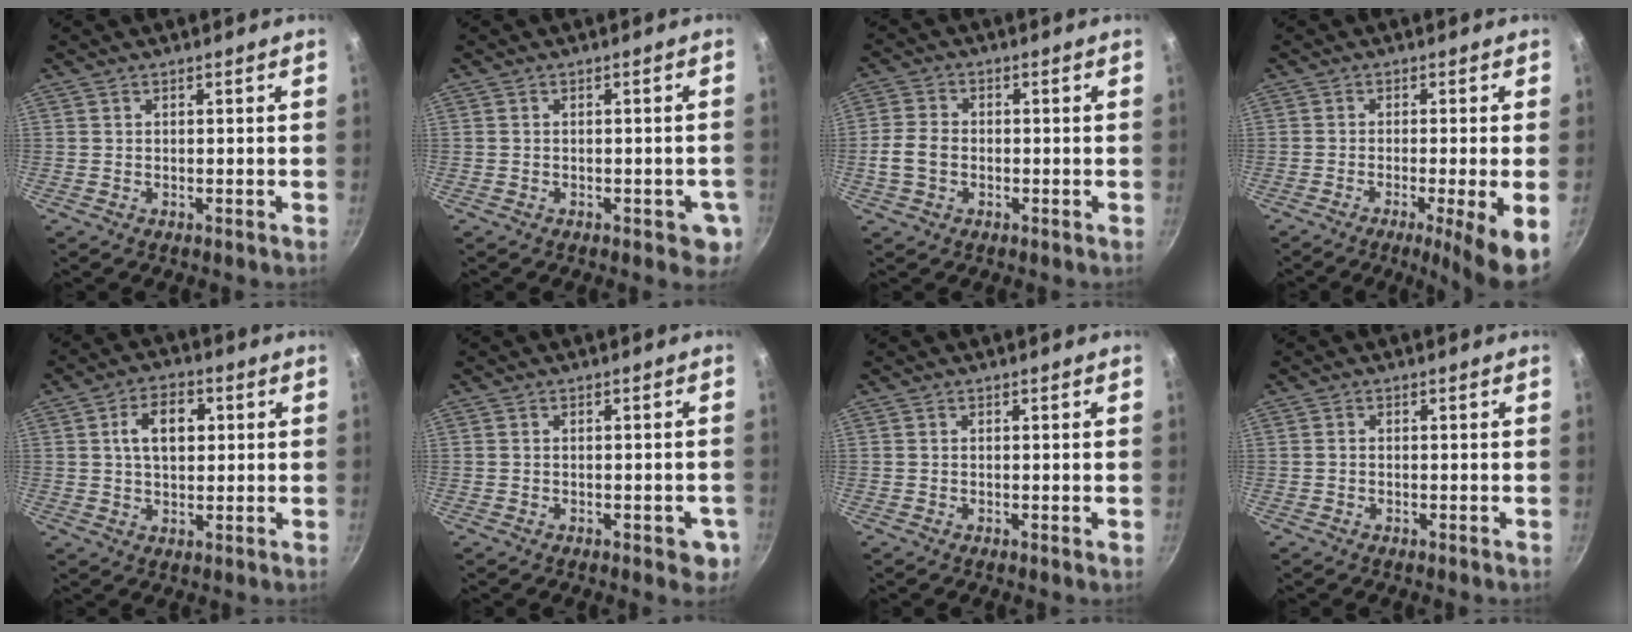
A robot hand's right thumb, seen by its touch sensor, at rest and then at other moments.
{"total": 4.4, "force": [-1.3, 2.3, 3.5], "torque": [-0.018, 0.011, -0.013]}
{"total": 5.6, "force": [-1.1, 4.1, 3.6], "torque": [-0.069, 0.015, -0.026]}
{"total": 8.6, "force": [-3.0, 0.3, 8.0], "torque": [-0.124, -0.001, -0.045]}
{"total": 8.4, "force": [1.8, 5.3, 6.3], "torque": [-0.086, 0.007, 0.024]}
{"total": 4.2, "force": [-1.5, 2.0, 3.4], "torque": [-0.019, 0.009, -0.017]}
{"total": 0.0}
{"total": 0.5, "force": [-0.1, 0.3, 0.4], "torque": [-0.007, 0.004, -0.003]}